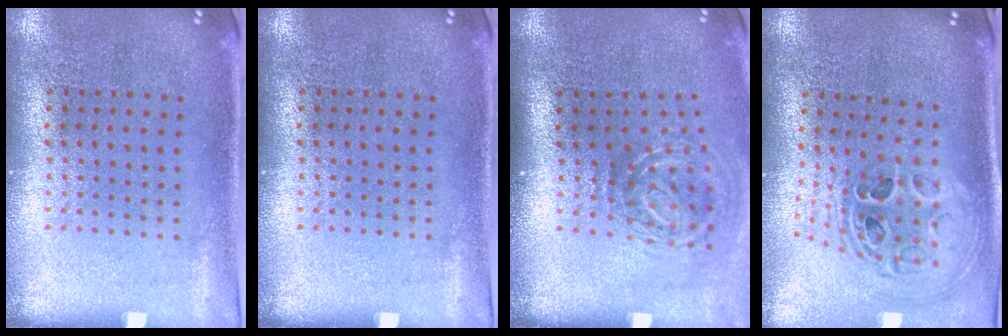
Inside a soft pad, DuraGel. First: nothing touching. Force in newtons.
{"total": 0.0}
{"total": 2.0, "press": 1.2, "slide": 1.6}
{"total": 1.5, "press": 1.4, "slide": 0.7}